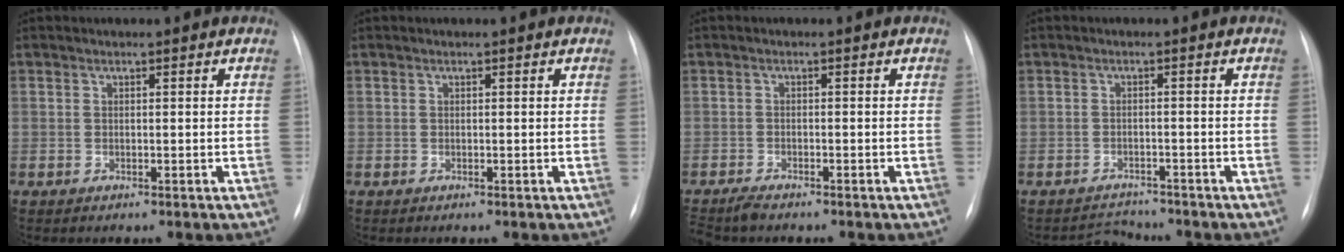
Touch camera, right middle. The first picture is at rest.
{"total": 0.0}
{"total": 3.0, "force": [-2.7, 0.5, 1.2], "torque": [-0.021, -0.009, -0.046]}
{"total": 2.8, "force": [-2.4, 0.6, -1.2], "torque": [0.018, -0.002, -0.037]}